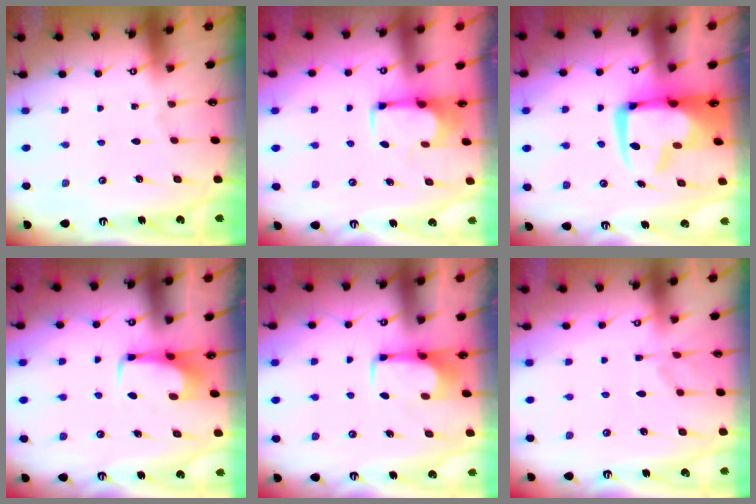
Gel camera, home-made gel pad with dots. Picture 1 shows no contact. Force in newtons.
{"total": 1.6, "press": 1.5, "slide": 0.6}
{"total": 6.0, "press": 5.9, "slide": 1.3}
{"total": 3.0, "press": 2.9, "slide": 0.4}
{"total": 1.7, "press": 1.6, "slide": 0.5}
{"total": 4.4, "press": 4.2, "slide": 1.2}